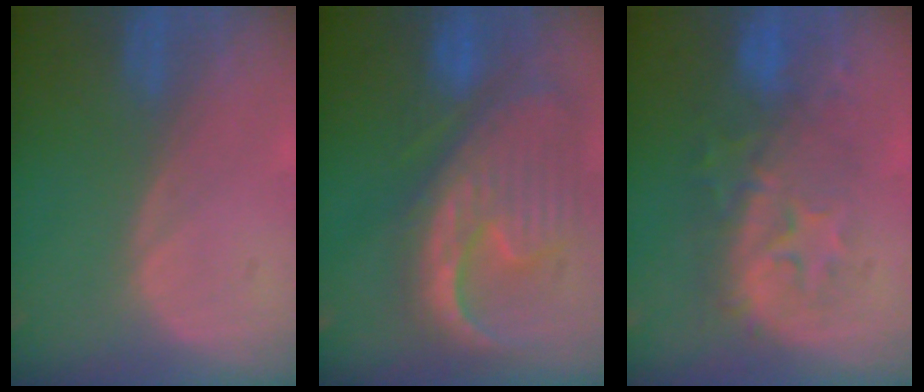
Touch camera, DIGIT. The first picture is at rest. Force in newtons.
{"total": 13.0, "press": 11.2, "slide": 6.6}
{"total": 9.2, "press": 8.8, "slide": 2.5}